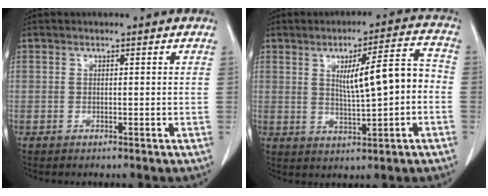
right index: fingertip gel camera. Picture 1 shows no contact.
{"total": 9.3, "force": [0.1, 1.3, 9.2], "torque": [-0.136, 0.018, 0.006]}